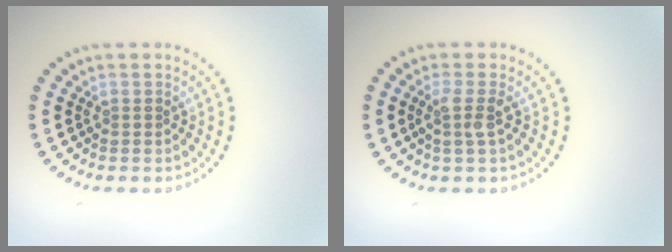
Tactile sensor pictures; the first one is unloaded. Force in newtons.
{"total": 1.8, "press": 1.3, "slide": 1.2}